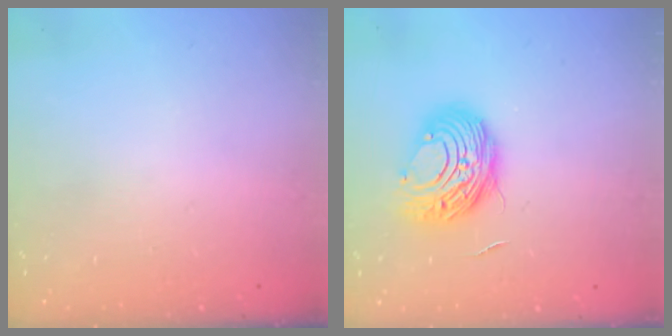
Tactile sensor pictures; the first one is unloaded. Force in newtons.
{"total": 10.0, "press": 10.0, "slide": 0.8}